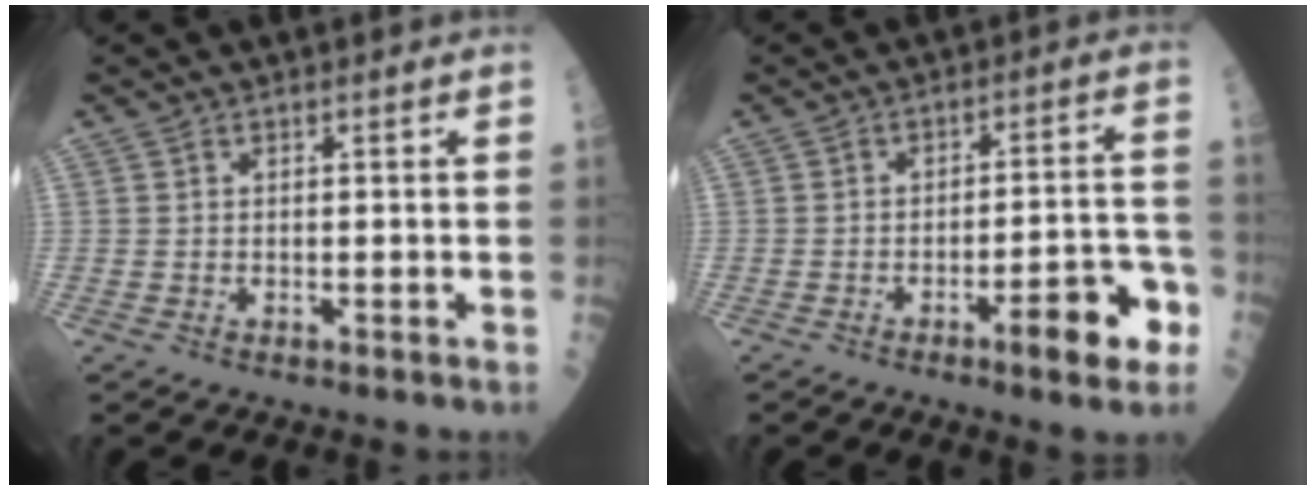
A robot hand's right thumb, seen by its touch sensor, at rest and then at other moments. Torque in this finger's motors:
{"motor_torque": [1.31, 0.78, 0.81, -0.38, 0.04]}